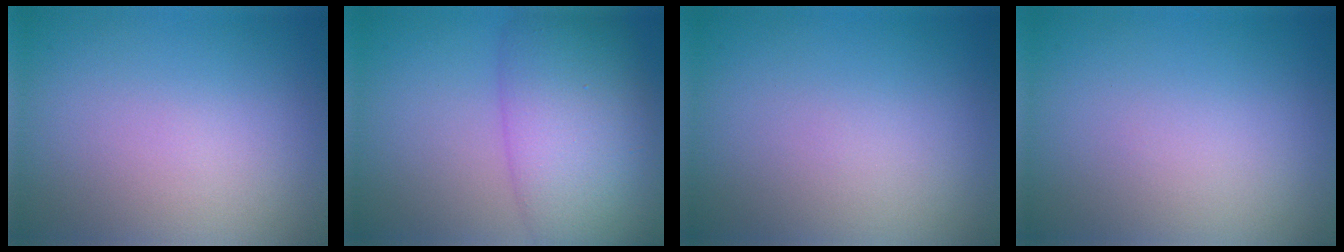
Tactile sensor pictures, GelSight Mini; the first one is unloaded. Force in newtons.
{"total": 9.1, "press": 9.1, "slide": 0.2}
{"total": 0.0}
{"total": 0.0}